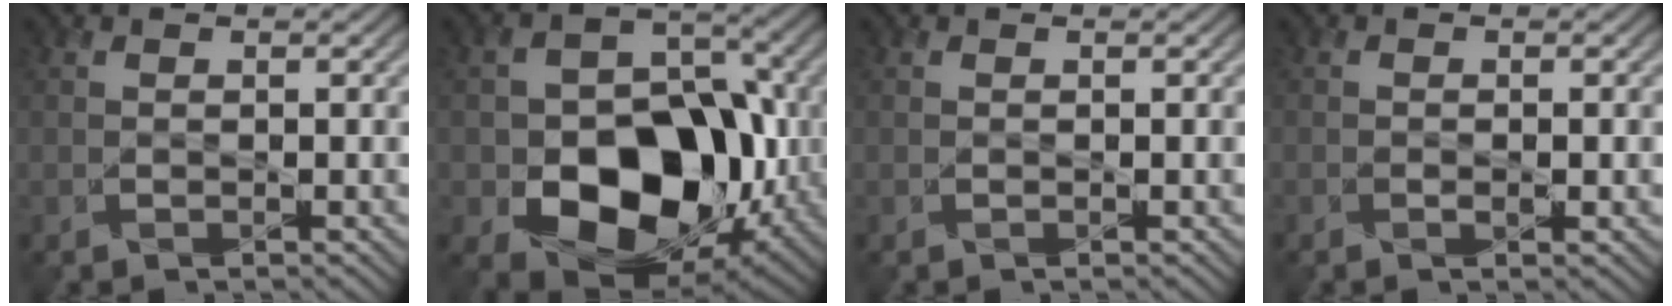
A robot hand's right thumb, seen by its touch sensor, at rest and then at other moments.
{"total": 14.2, "force": [-3.9, 10.2, 9.0], "torque": [-0.123, -0.021, -0.075]}
{"total": 0.0}
{"total": 1.1, "force": [-0.5, 0.5, 0.8], "torque": [-0.008, -0.002, -0.009]}